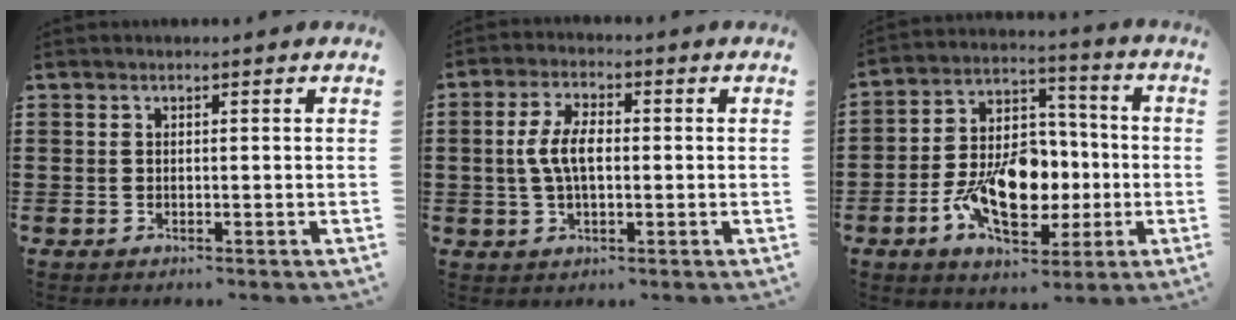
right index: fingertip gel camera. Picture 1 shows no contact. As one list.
[{"total": 6.0, "force": [0.0, 2.8, 5.4], "torque": [-0.122, 0.002, -0.008]}, {"total": 12.4, "force": [-3.2, 8.0, 8.9], "torque": [-0.178, 0.004, -0.055]}]